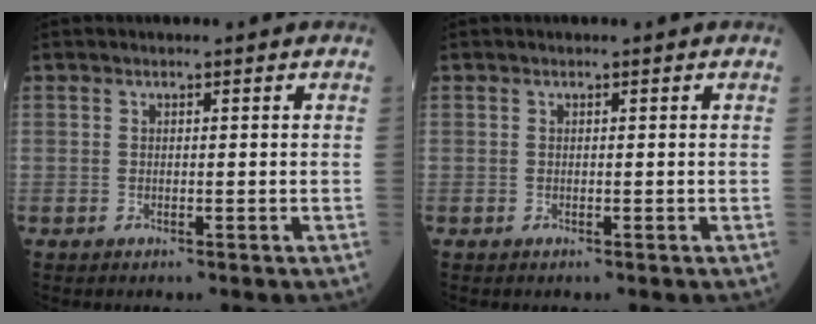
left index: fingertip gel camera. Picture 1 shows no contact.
{"total": 0.0}